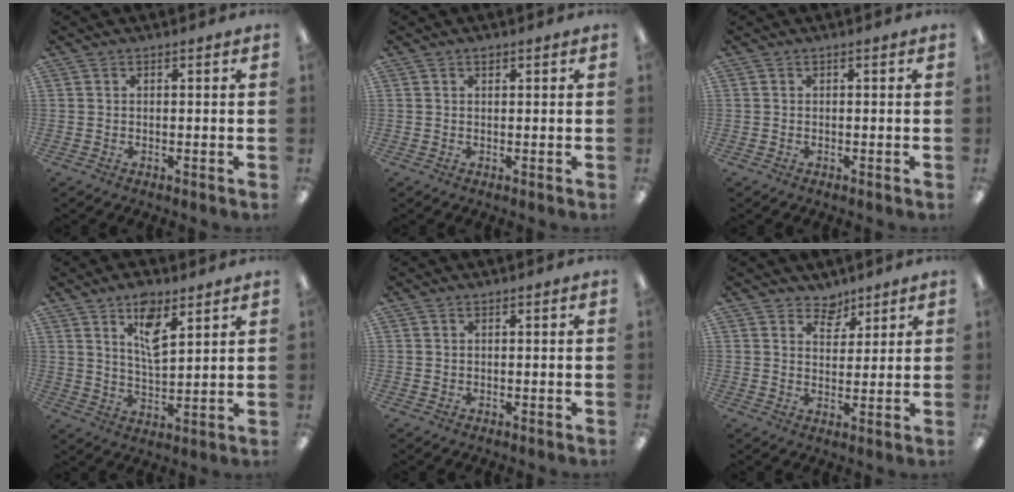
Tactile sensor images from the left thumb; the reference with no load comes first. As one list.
[{"total": 1.0, "force": [0.6, 0.5, 0.5], "torque": [-0.011, 0.002, 0.011]}, {"total": 0.0}, {"total": 9.1, "force": [5.8, 3.5, 6.1], "torque": [-0.094, -0.029, 0.097]}, {"total": 0.7, "force": [0.5, 0.4, 0.2], "torque": [-0.004, 0.002, 0.009]}, {"total": 5.2, "force": [4.3, 2.8, 0.7], "torque": [-0.006, -0.027, 0.076]}]